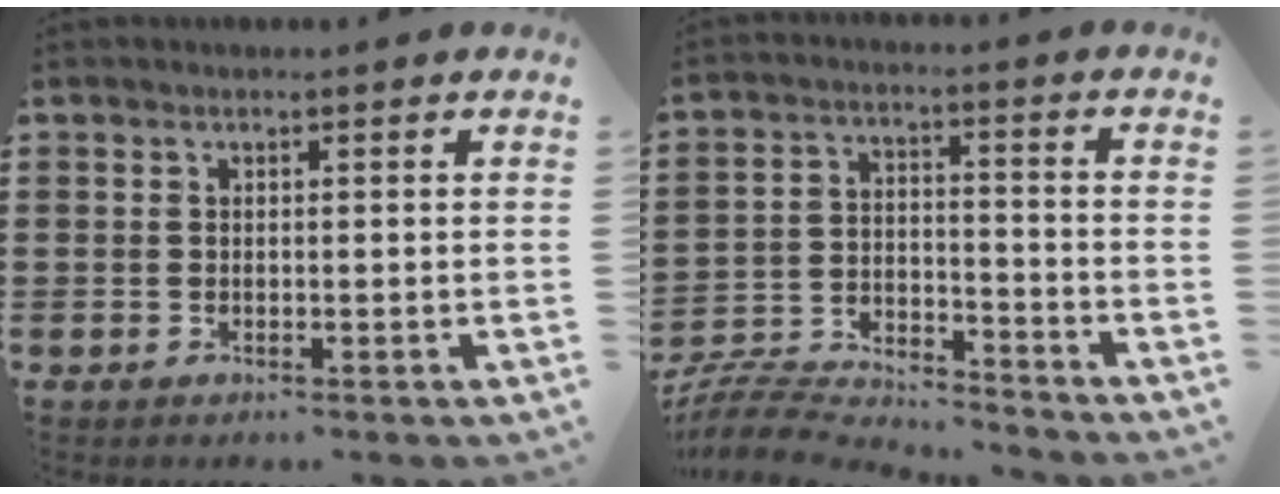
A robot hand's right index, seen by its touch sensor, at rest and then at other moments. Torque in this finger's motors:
{"motor_torque": [-1.10, 1.04, -1.05, -0.17]}